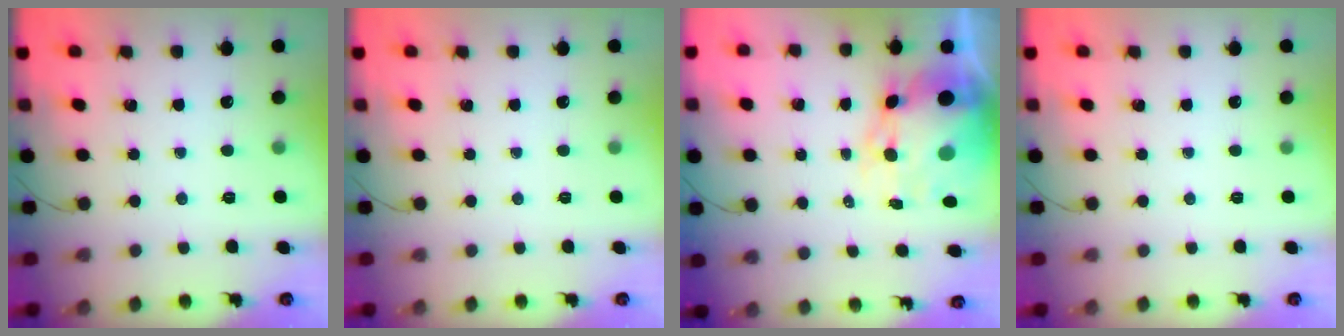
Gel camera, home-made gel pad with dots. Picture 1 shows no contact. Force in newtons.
{"total": 0.0}
{"total": 12.1, "press": 11.7, "slide": 3.1}
{"total": 0.0}